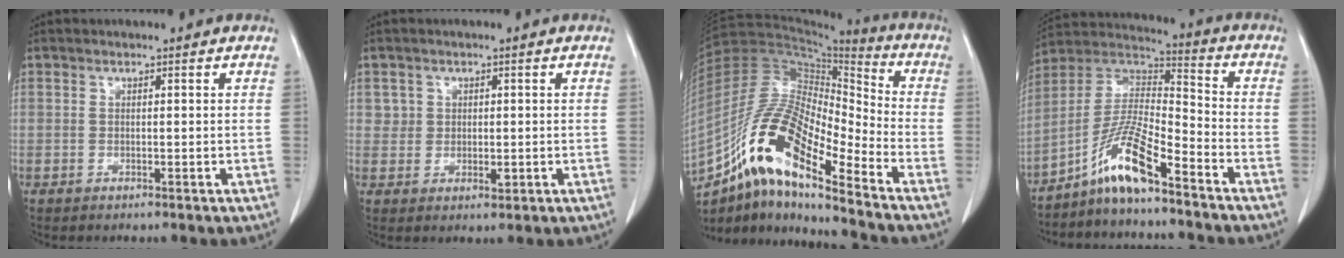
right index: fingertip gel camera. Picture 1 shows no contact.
{"total": 2.7, "force": [0.5, 2.5, 0.8], "torque": [-0.007, -0.002, 0.010]}
{"total": 18.6, "force": [-11.5, 3.9, 14.1], "torque": [-0.279, 0.015, -0.203]}
{"total": 10.9, "force": [-7.4, 1.3, 7.9], "torque": [-0.166, 0.010, -0.143]}